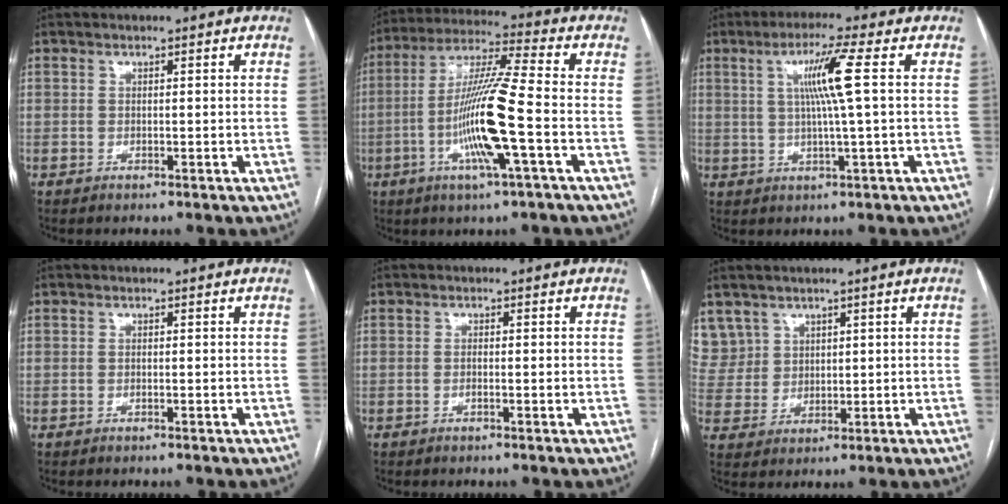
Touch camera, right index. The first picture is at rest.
{"total": 12.1, "force": [-3.3, -0.4, 11.6], "torque": [-0.225, -0.006, -0.068]}
{"total": 7.1, "force": [1.5, -1.3, 6.9], "torque": [-0.128, 0.003, 0.033]}
{"total": 0.0}
{"total": 1.4, "force": [-0.2, 0.3, 1.3], "torque": [-0.022, 0.001, -0.002]}
{"total": 7.1, "force": [4.5, 5.5, 0.1], "torque": [-0.005, 0.014, 0.103]}